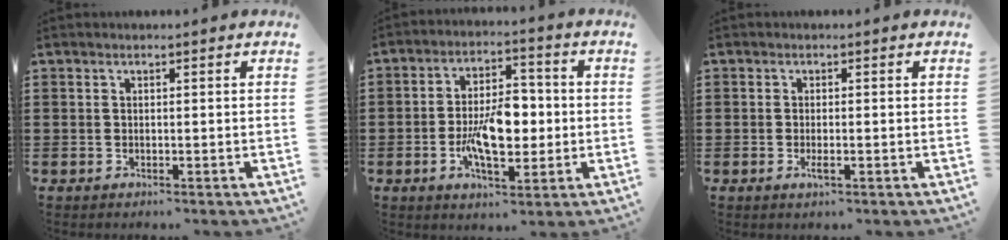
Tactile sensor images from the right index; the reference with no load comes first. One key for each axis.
{"total": 9.6, "fx": -1.3, "fy": 4.7, "fz": 8.3, "tx": -0.153, "ty": 0.001, "tz": -0.031}
{"total": 1.5, "fx": -0.6, "fy": 0.3, "fz": 1.4, "tx": -0.040, "ty": -0.008, "tz": -0.013}